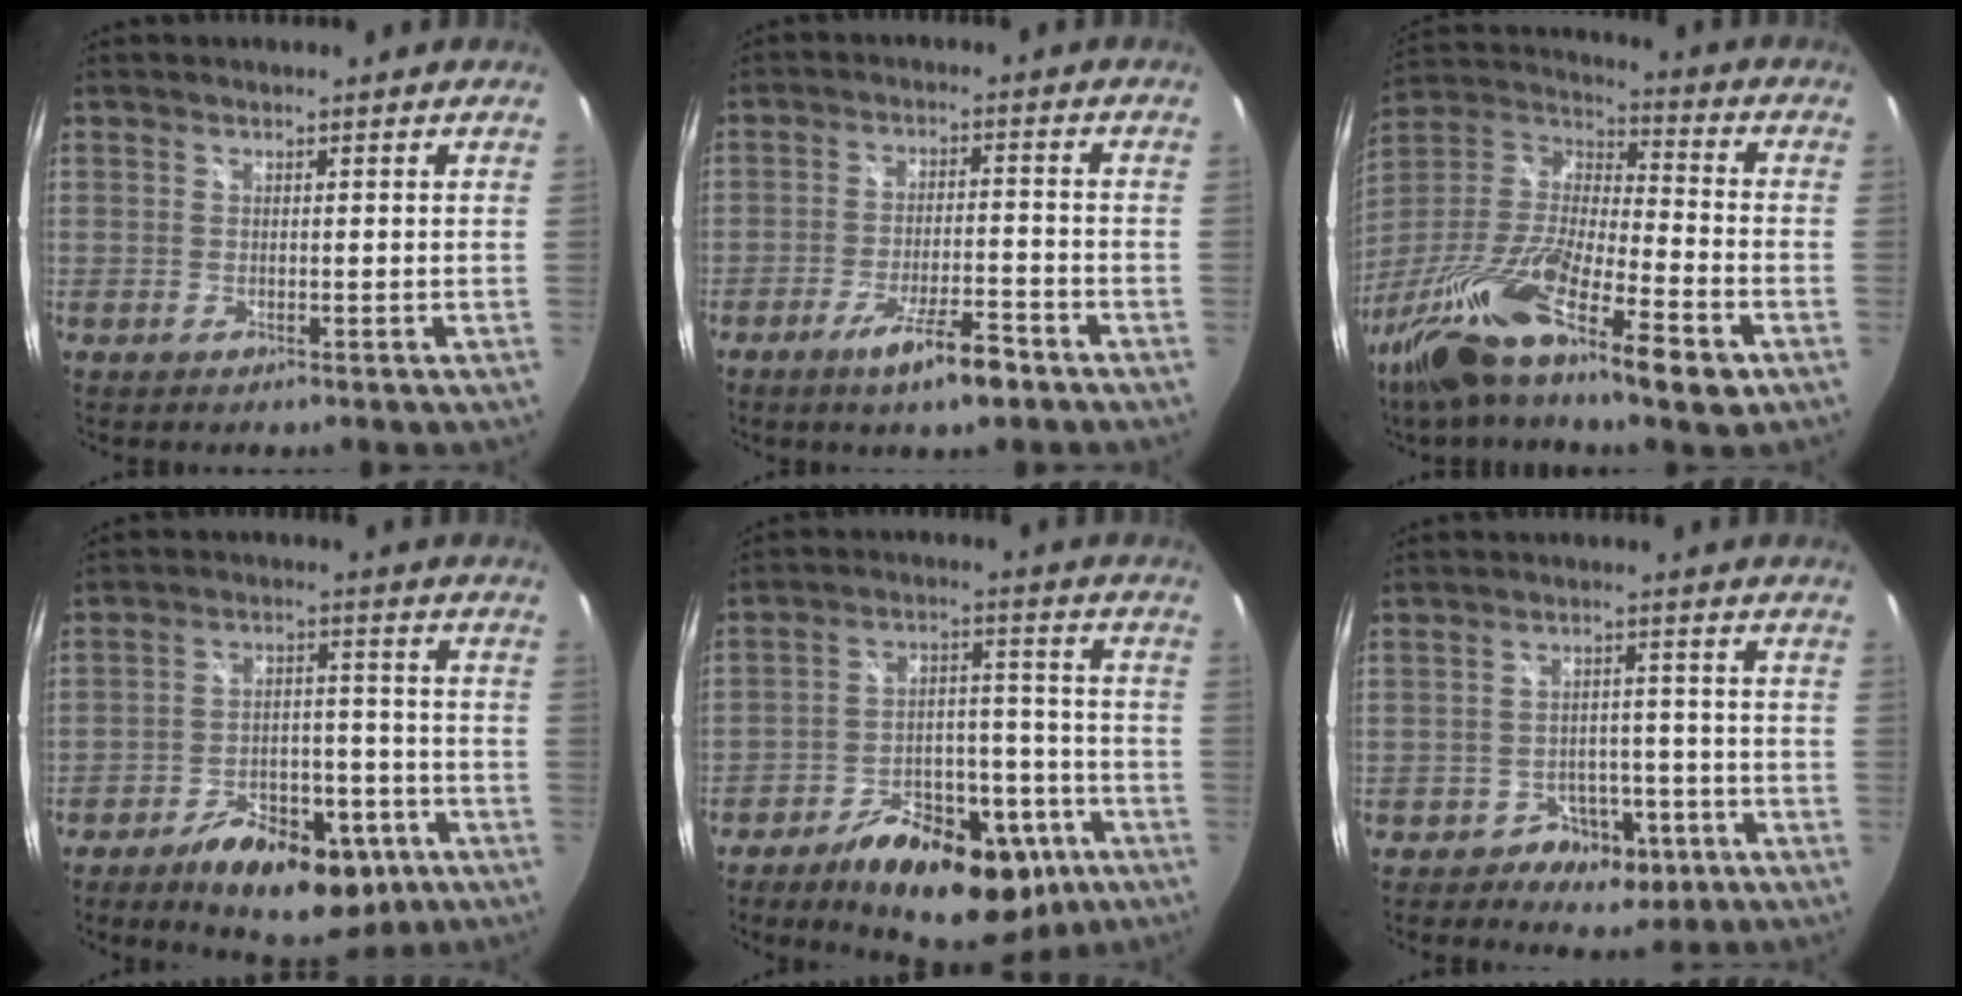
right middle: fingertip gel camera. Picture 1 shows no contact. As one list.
[{"total": 8.2, "force": [-5.4, 1.5, 6.0], "torque": [-0.117, -0.009, -0.087]}, {"total": 23.3, "force": [-13.6, 5.5, 18.0], "torque": [-0.345, -0.038, -0.252]}, {"total": 16.9, "force": [-10.0, 8.4, 10.7], "torque": [-0.178, 0.009, -0.135]}, {"total": 21.4, "force": [-13.0, 10.6, 13.4], "torque": [-0.205, 0.015, -0.175]}, {"total": 6.8, "force": [-4.0, 5.1, 2.2], "torque": [-0.045, 0.018, -0.047]}]